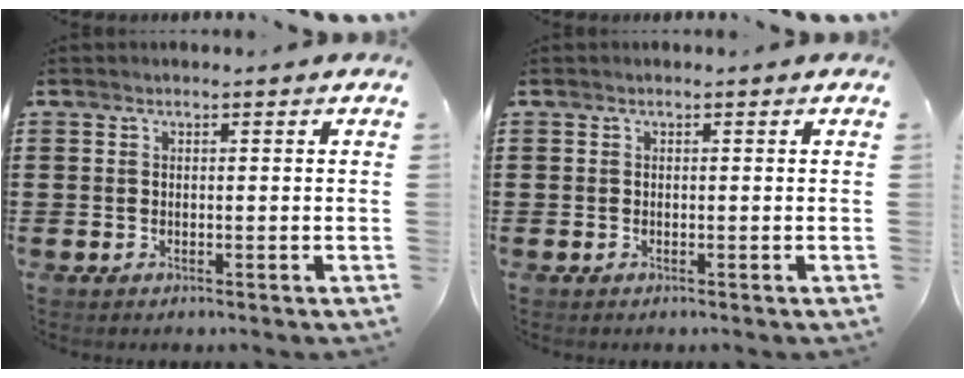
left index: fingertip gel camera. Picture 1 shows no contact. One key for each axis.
{"total": 0.0}